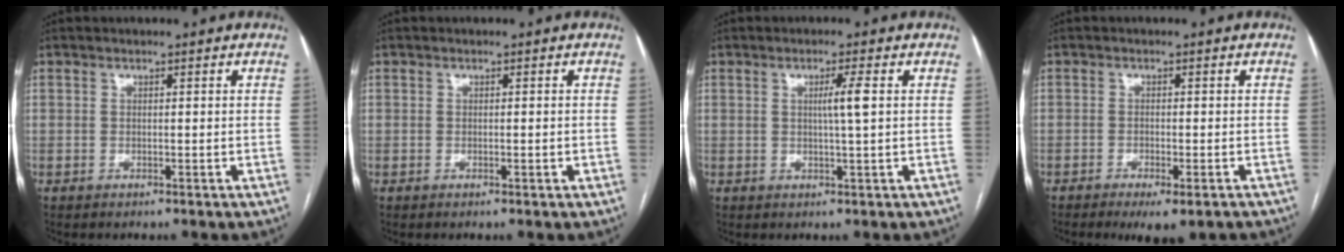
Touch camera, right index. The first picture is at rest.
{"total": 0.8, "force": [-0.3, 0.0, 0.7], "torque": [-0.013, 0.000, -0.002]}
{"total": 3.1, "force": [0.5, -0.6, 3.0], "torque": [-0.057, -0.003, 0.009]}
{"total": 5.7, "force": [-4.1, 1.5, 3.7], "torque": [-0.043, -0.009, -0.055]}